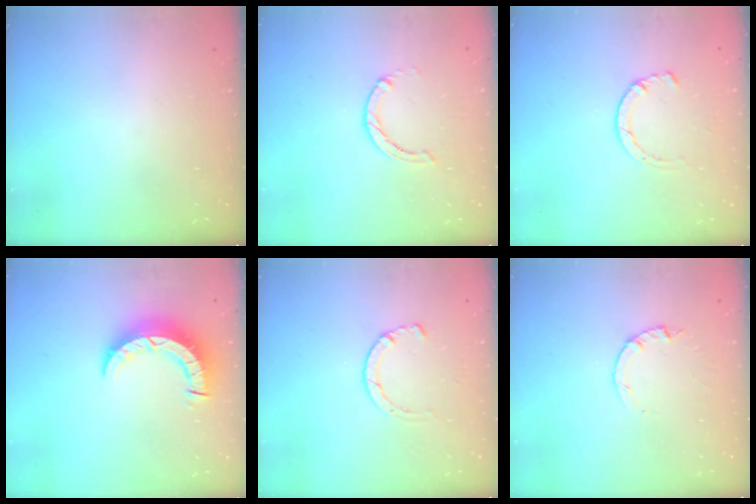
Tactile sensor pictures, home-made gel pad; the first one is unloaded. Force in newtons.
{"total": 0.6, "press": 0.6, "slide": 0.2}
{"total": 1.2, "press": 1.2, "slide": 0.3}
{"total": 8.2, "press": 8.1, "slide": 0.8}
{"total": 1.2, "press": 1.2, "slide": 0.3}
{"total": 0.9, "press": 0.8, "slide": 0.2}